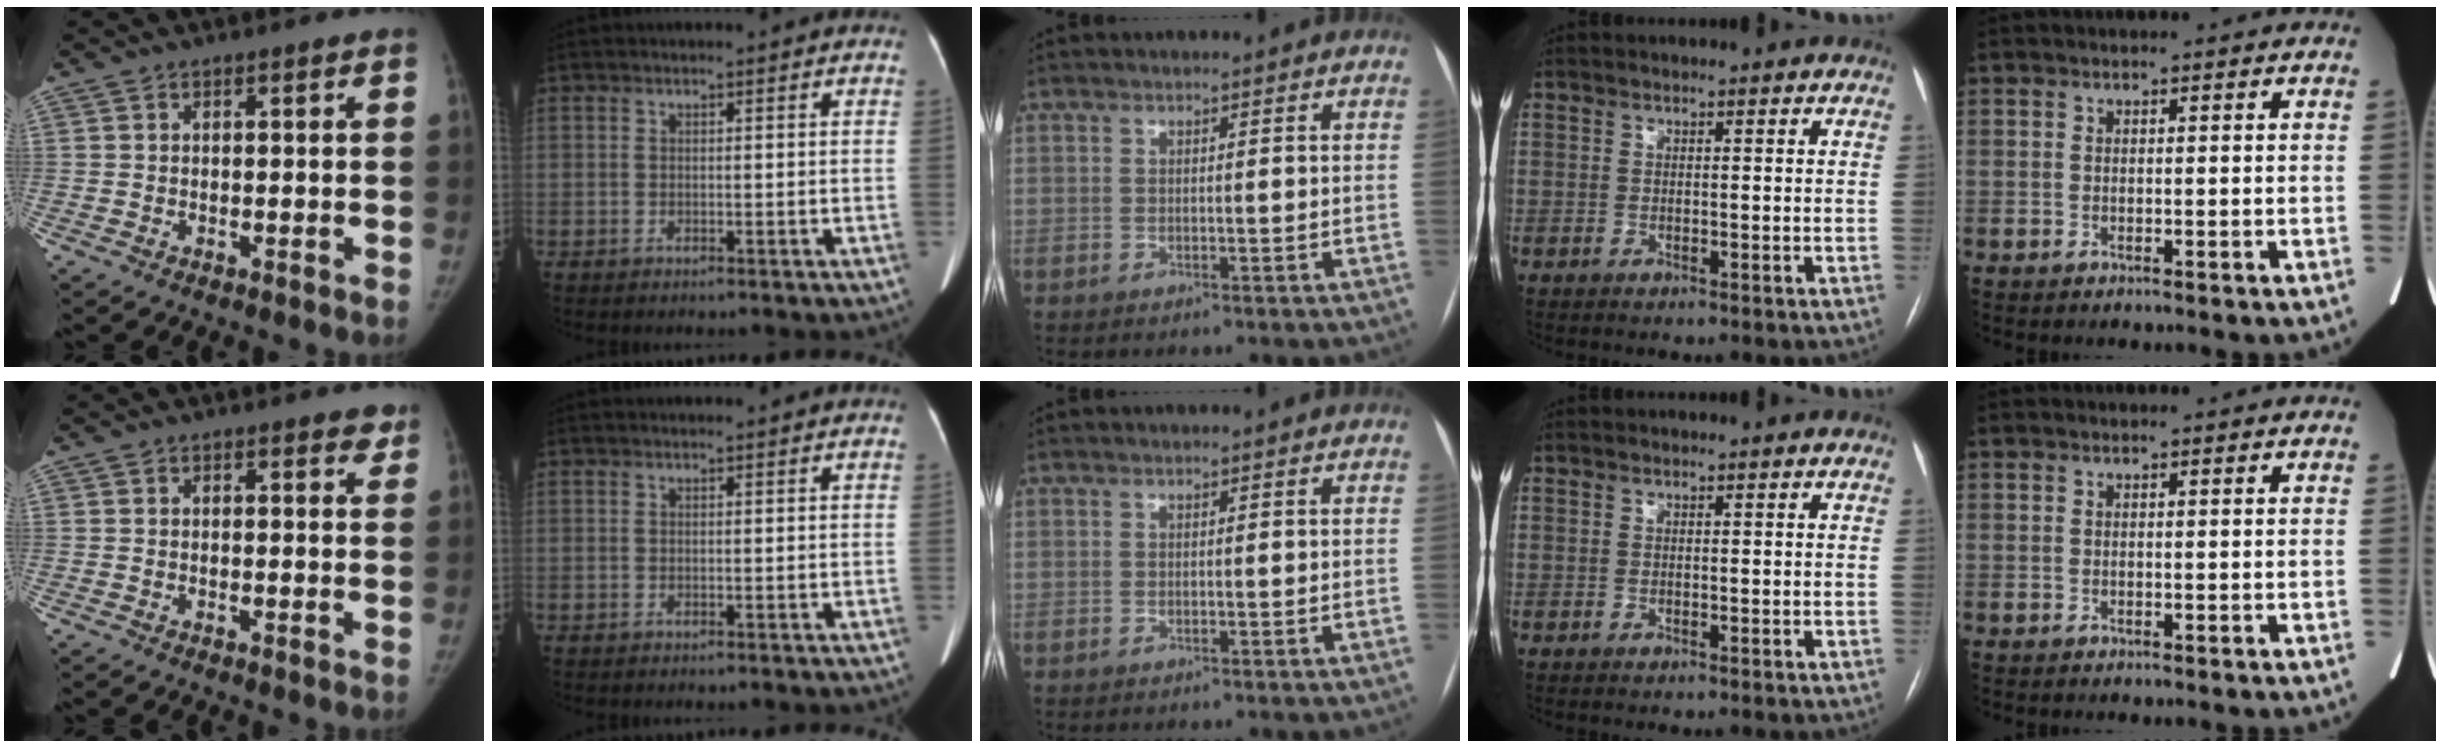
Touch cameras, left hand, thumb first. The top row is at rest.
{"thumb": {"total": 2.1, "force": [1.6, 1.0, 1.0], "torque": [0.011, -0.006, 0.012]}, "index": {"total": 0.9, "force": [0.8, 0.0, 0.3], "torque": [-0.006, 0.013, 0.014]}}